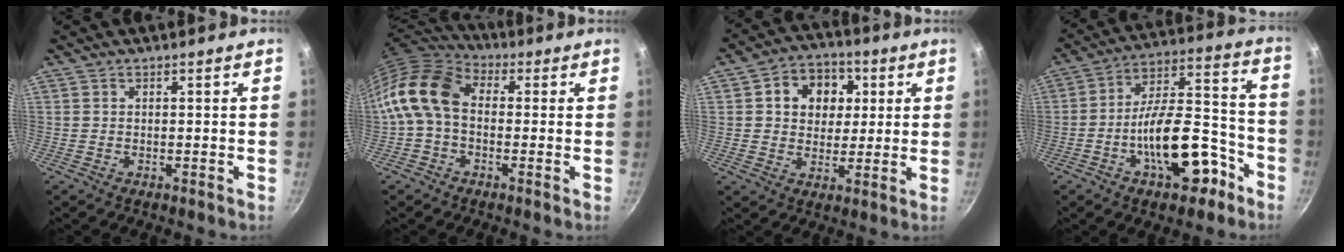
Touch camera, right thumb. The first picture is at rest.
{"total": 12.9, "force": [-0.2, 9.1, 9.2], "torque": [-0.164, 0.032, -0.025]}
{"total": 11.0, "force": [3.0, 9.0, 5.7], "torque": [-0.053, 0.001, 0.037]}
{"total": 18.1, "force": [-7.9, 8.5, 13.8], "torque": [-0.177, 0.080, -0.117]}